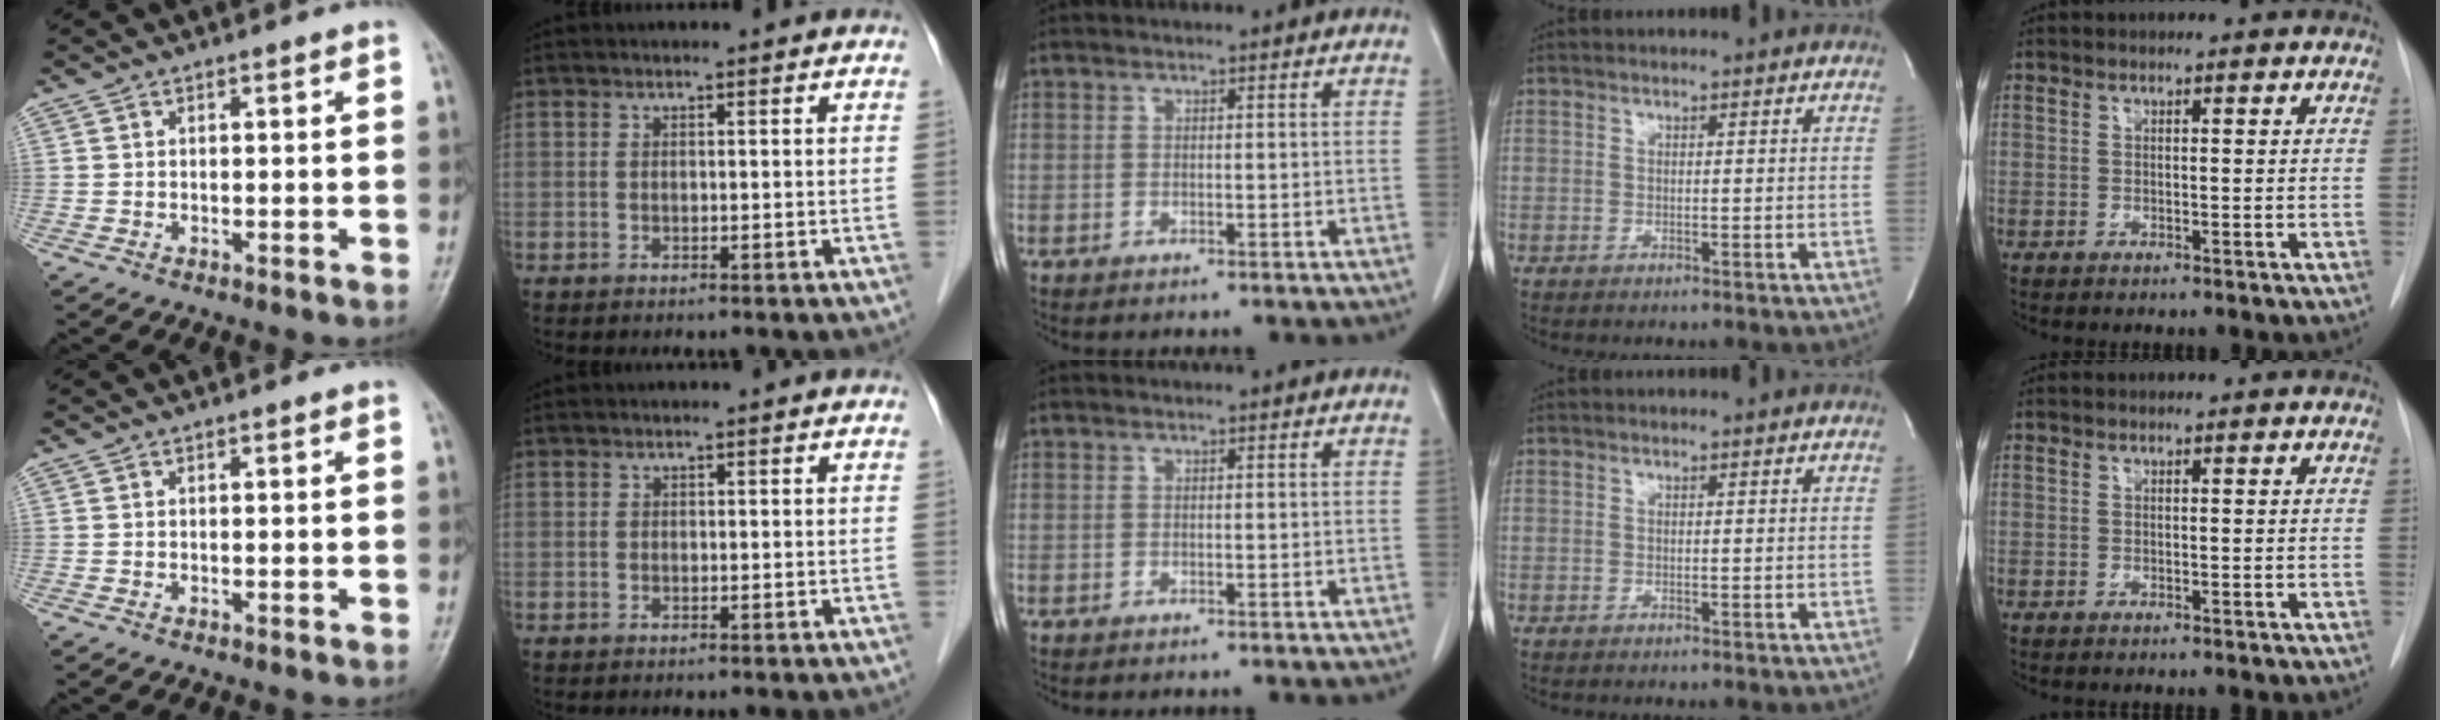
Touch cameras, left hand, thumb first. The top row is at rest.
{}